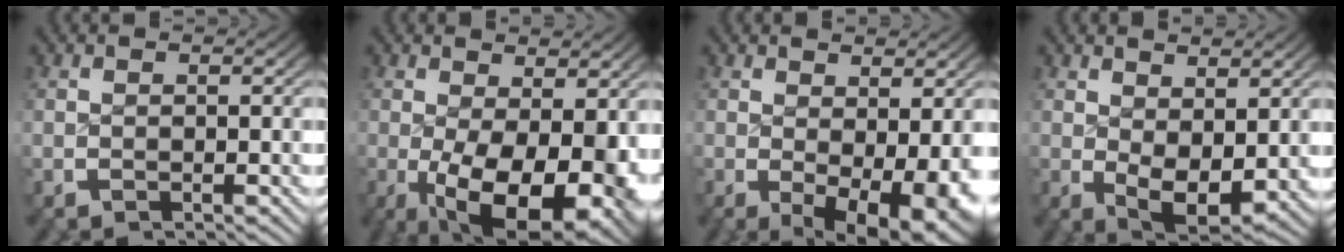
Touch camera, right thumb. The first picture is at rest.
{"total": 13.3, "force": [-2.9, 8.0, 10.2], "torque": [-0.185, -0.064, -0.011]}
{"total": 7.2, "force": [-1.2, 4.2, 5.7], "torque": [-0.090, -0.038, -0.001]}
{"total": 5.2, "force": [0.1, 3.3, 4.0], "torque": [-0.072, -0.033, 0.017]}